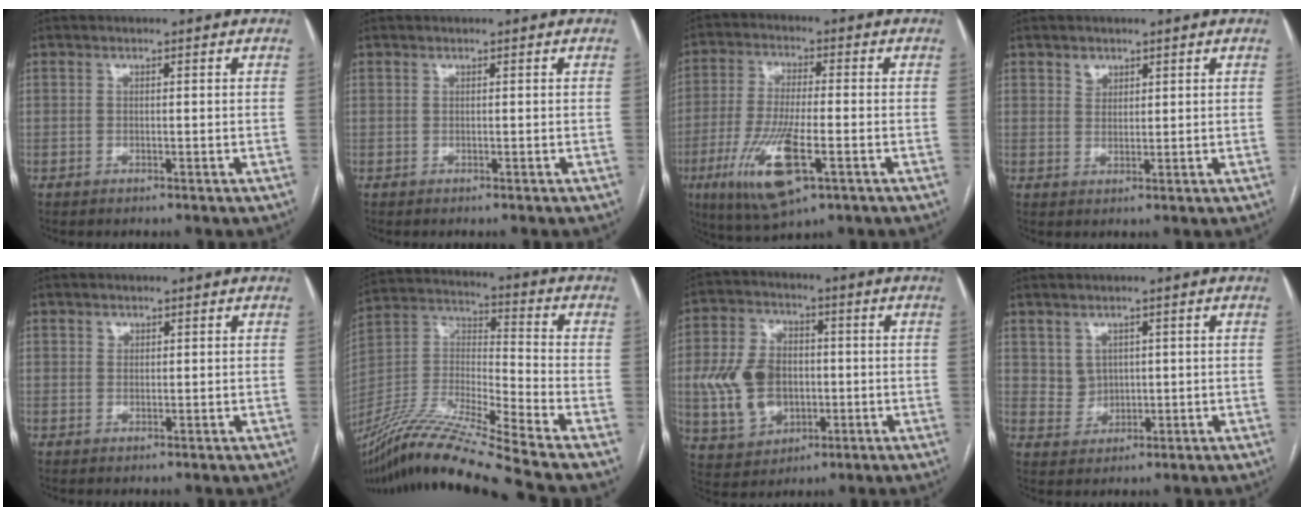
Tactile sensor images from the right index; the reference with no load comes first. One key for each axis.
{"total": 0.0}
{"total": 12.6, "fx": -5.0, "fy": 2.4, "fz": 11.3, "tx": -0.234, "ty": -0.025, "tz": -0.084}
{"total": 2.1, "fx": 1.4, "fy": 1.4, "fz": 0.5, "tx": -0.005, "ty": 0.000, "tz": 0.024}
{"total": 1.0, "fx": 0.6, "fy": 0.8, "fz": 0.2, "tx": 0.001, "ty": -0.003, "tz": 0.009}
{"total": 20.6, "fx": -17.4, "fy": -1.9, "fz": 10.9, "tx": -0.238, "ty": -0.021, "tz": -0.324}
{"total": 12.1, "fx": -0.8, "fy": 8.8, "fz": 8.3, "tx": -0.187, "ty": 0.022, "tz": -0.002}
{"total": 3.3, "fx": 1.2, "fy": 3.0, "fz": 0.6, "tx": -0.015, "ty": 0.008, "tz": 0.029}